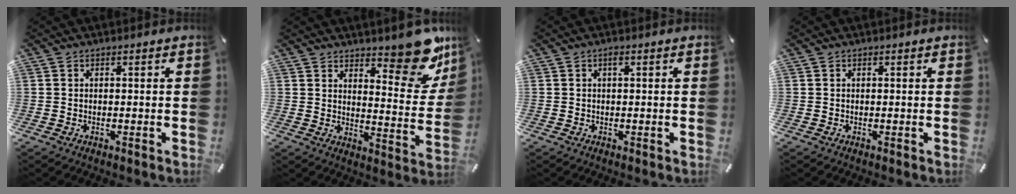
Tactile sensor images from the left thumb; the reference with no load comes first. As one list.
[{"total": 14.6, "force": [11.1, 6.3, 7.0], "torque": [-0.055, -0.107, 0.188]}, {"total": 0.9, "force": [0.3, 0.2, 0.8], "torque": [-0.016, 0.002, 0.005]}, {"total": 0.0}]